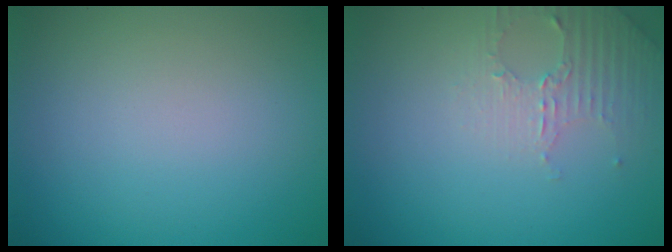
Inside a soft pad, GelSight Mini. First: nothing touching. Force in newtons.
{"total": 2.6, "press": 2.5, "slide": 0.7}